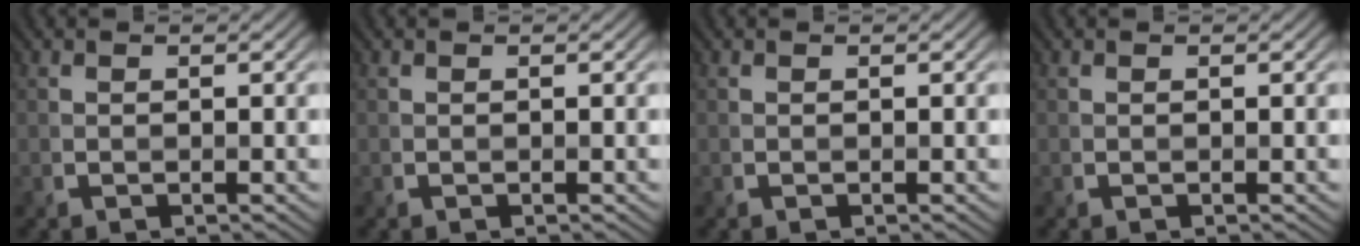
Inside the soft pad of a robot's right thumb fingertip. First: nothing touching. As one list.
[{"total": 0.0}, {"total": 0.0}, {"total": 0.0}]